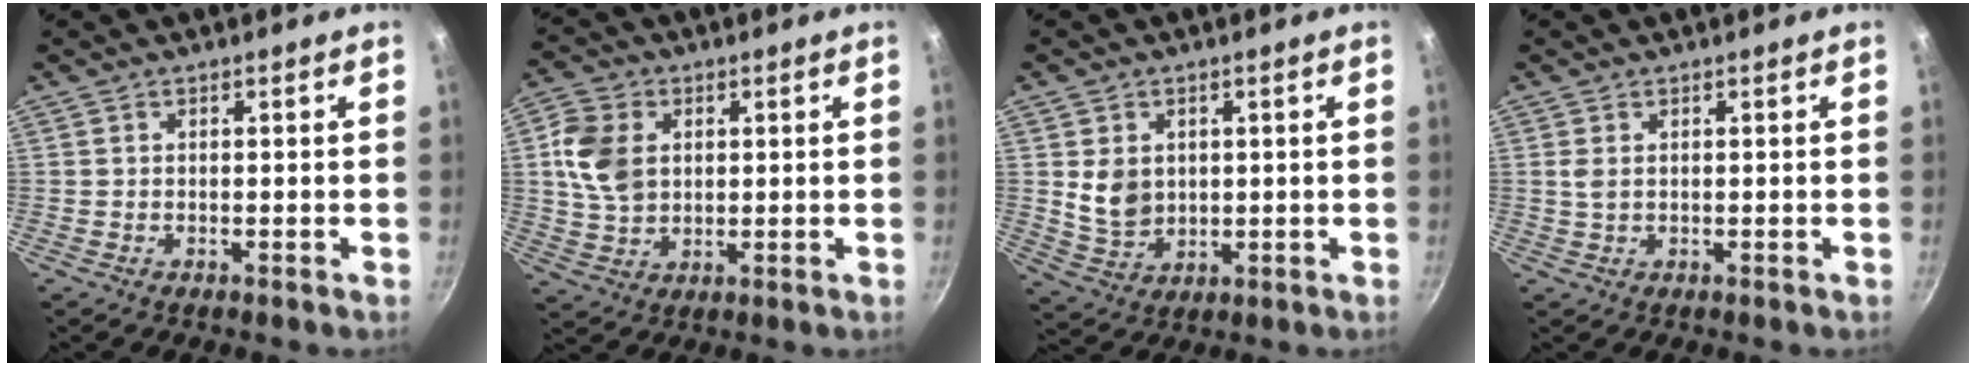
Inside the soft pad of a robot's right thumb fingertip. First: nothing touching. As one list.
[{"total": 9.9, "force": [2.0, 7.4, 6.3], "torque": [-0.101, -0.004, 0.035]}, {"total": 7.0, "force": [1.2, 5.5, 4.1], "torque": [-0.059, -0.014, 0.035]}, {"total": 1.7, "force": [0.5, 1.0, 1.3], "torque": [-0.027, 0.000, 0.011]}]